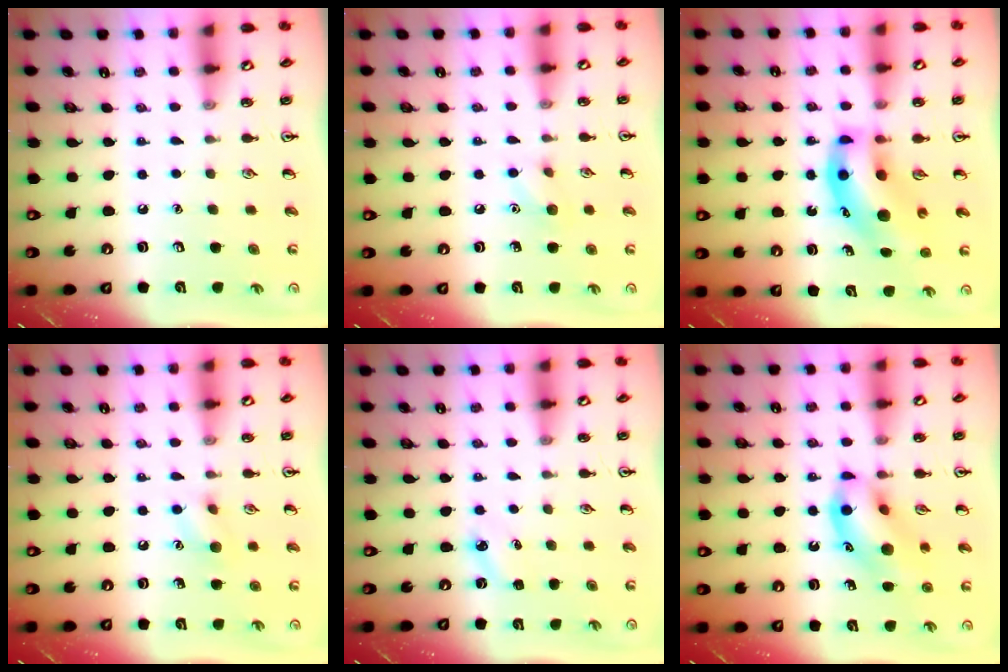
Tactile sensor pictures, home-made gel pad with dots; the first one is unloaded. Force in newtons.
{"total": 6.6, "press": 6.4, "slide": 1.9}
{"total": 12.6, "press": 12.2, "slide": 3.4}
{"total": 6.9, "press": 6.7, "slide": 1.5}
{"total": 3.7, "press": 3.5, "slide": 1.1}
{"total": 12.8, "press": 12.6, "slide": 2.4}